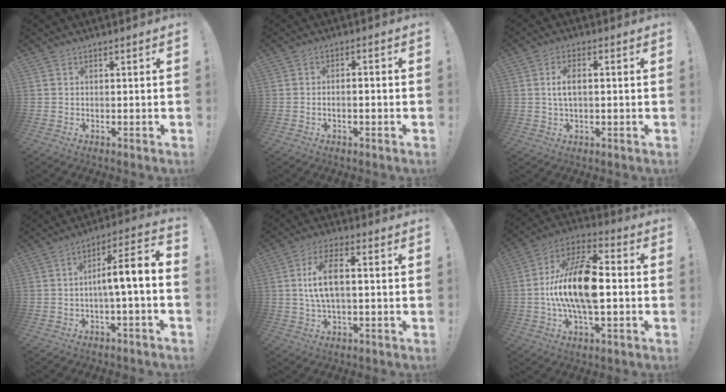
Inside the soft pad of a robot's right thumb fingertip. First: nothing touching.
{"total": 2.1, "force": [-1.3, 0.5, 1.5], "torque": [-0.024, 0.007, -0.022]}
{"total": 5.1, "force": [0.5, 2.4, 4.4], "torque": [-0.067, 0.006, 0.007]}
{"total": 9.0, "force": [-0.6, 0.5, 9.0], "torque": [-0.139, -0.005, -0.020]}
{"total": 11.0, "force": [0.9, 4.9, 9.8], "torque": [-0.192, 0.008, 0.014]}
{"total": 18.7, "force": [-1.3, 8.6, 16.5], "torque": [-0.304, 0.008, -0.020]}